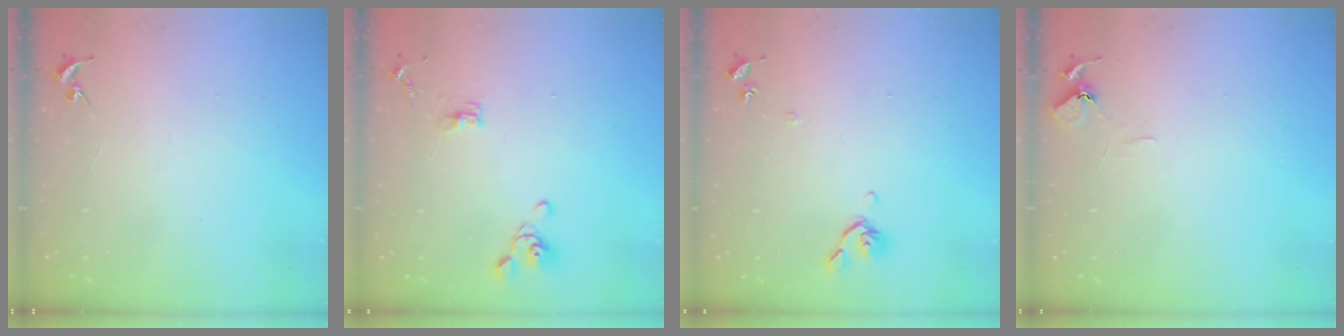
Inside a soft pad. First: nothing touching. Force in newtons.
{"total": 7.7, "press": 7.3, "slide": 2.3}
{"total": 6.7, "press": 6.6, "slide": 1.0}
{"total": 5.8, "press": 5.8, "slide": 0.6}